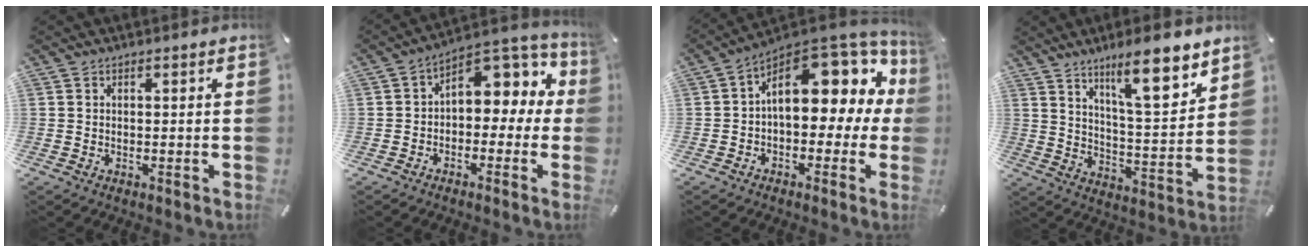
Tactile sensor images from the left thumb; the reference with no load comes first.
{"total": 7.7, "force": [2.6, 5.6, 4.5], "torque": [-0.056, -0.026, 0.045]}
{"total": 17.7, "force": [6.0, 10.0, 13.3], "torque": [-0.181, -0.040, 0.105]}
{"total": 13.6, "force": [9.7, 3.5, 8.8], "torque": [-0.124, -0.067, 0.160]}